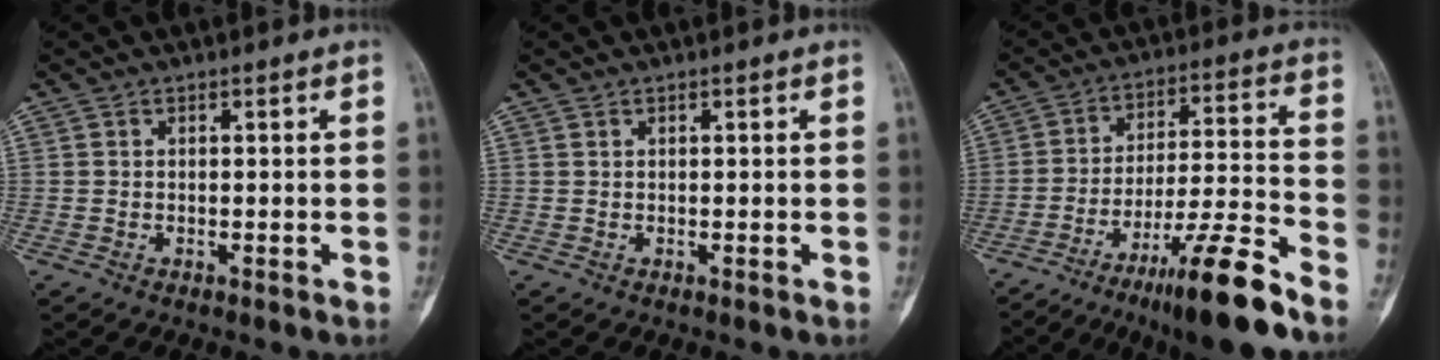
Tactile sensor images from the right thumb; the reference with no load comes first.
{"total": 0.0}
{"total": 16.1, "force": [-11.1, 1.2, 11.5], "torque": [-0.204, 0.062, -0.180]}